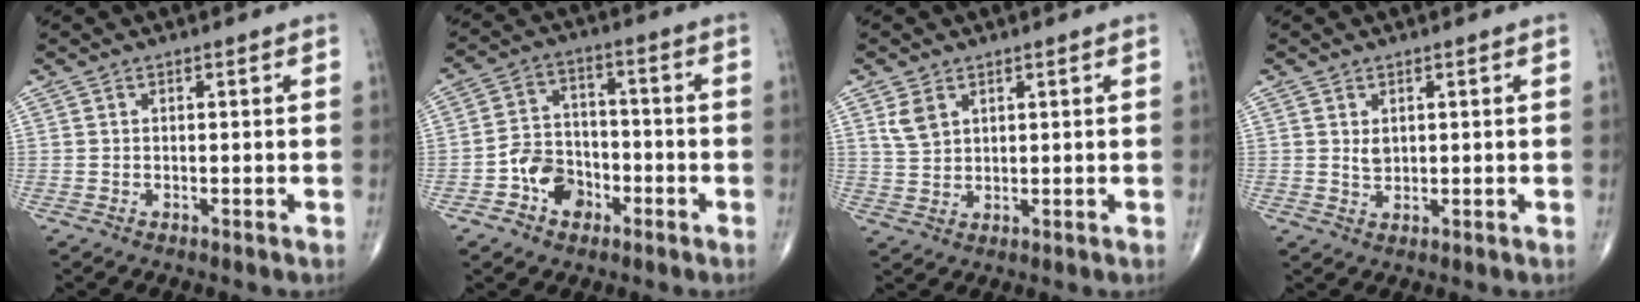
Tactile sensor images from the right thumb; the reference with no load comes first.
{"total": 8.4, "force": [-3.7, 6.3, 4.1], "torque": [-0.041, 0.035, -0.069]}
{"total": 3.9, "force": [2.0, 2.5, 2.1], "torque": [-0.038, -0.007, 0.048]}
{"total": 1.8, "force": [0.6, 1.2, 1.1], "torque": [-0.014, -0.006, 0.014]}